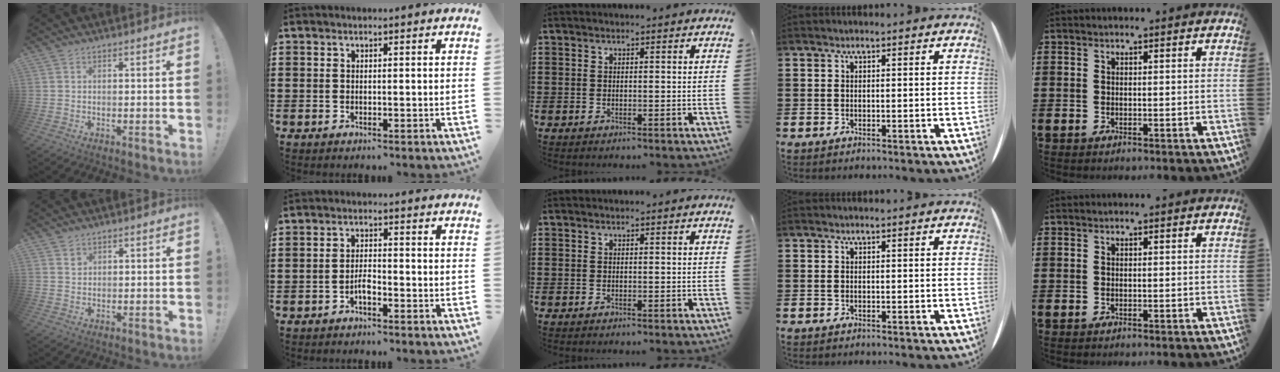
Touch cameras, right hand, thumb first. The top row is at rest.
{"thumb": {"total": 1.3, "force": [0.9, 1.0, 0.1], "torque": [0.013, -0.007, 0.013]}, "index": {"total": 2.4, "force": [-1.5, 0.8, 1.7], "torque": [-0.040, 0.001, -0.031]}}